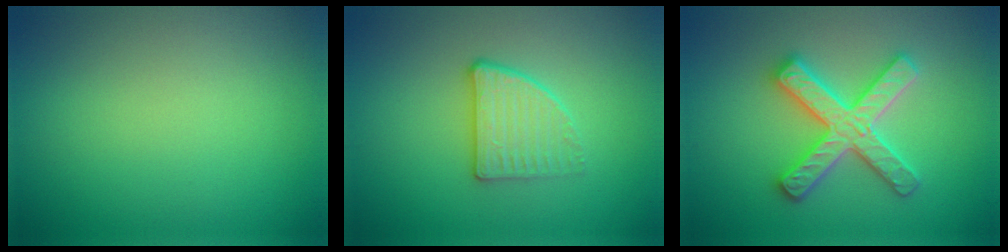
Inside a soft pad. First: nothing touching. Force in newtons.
{"total": 2.7, "press": 2.4, "slide": 1.1}
{"total": 5.0, "press": 4.9, "slide": 0.9}